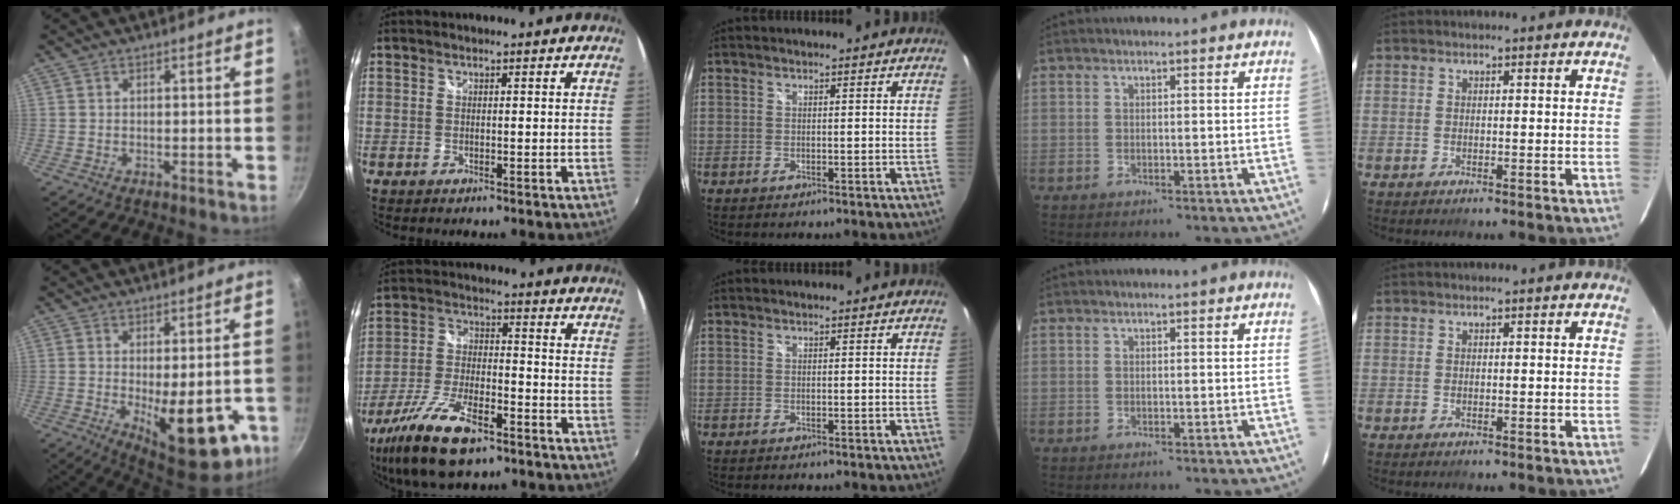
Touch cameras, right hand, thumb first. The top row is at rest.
{"thumb": {"total": 17.0, "force": [-5.0, 6.9, 14.7], "torque": [-0.166, -0.015, -0.049]}, "index": {"total": 16.1, "force": [-10.4, 6.0, 10.6], "torque": [-0.229, -0.033, -0.194]}}